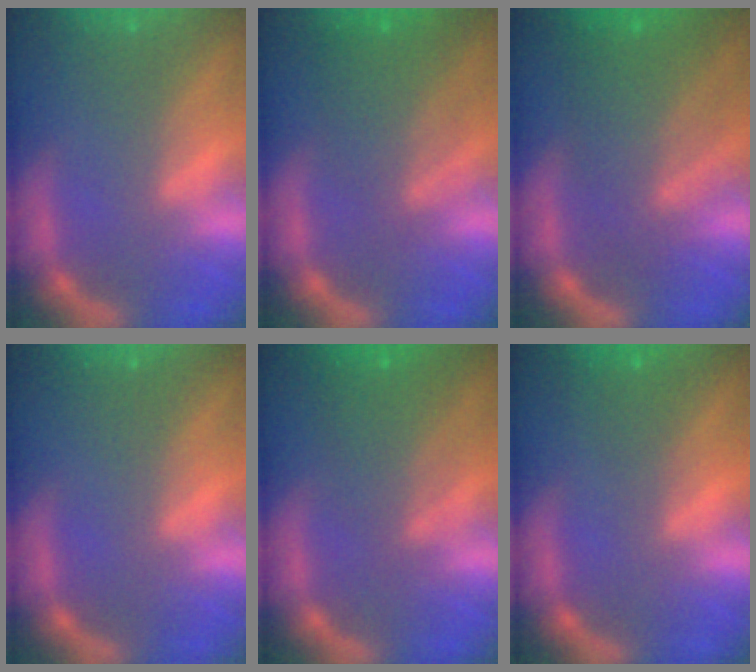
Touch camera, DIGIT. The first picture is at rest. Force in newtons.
{"total": 5.5}
{"total": 7.5}
{"total": 0.0}
{"total": 4.5}
{"total": 1.5}